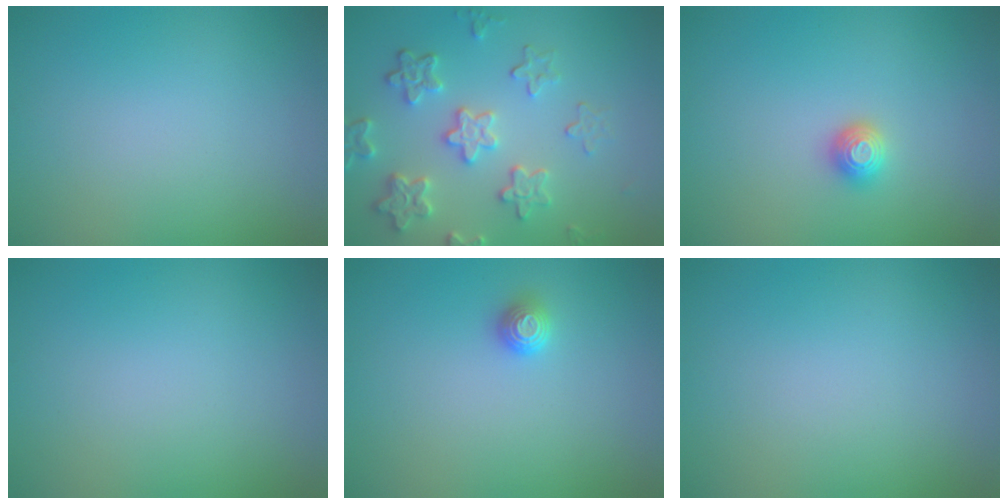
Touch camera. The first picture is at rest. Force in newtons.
{"total": 4.8, "press": 4.1, "slide": 2.6}
{"total": 1.3, "press": 1.2, "slide": 0.4}
{"total": 0.0}
{"total": 1.1, "press": 1.0, "slide": 0.4}
{"total": 0.0}